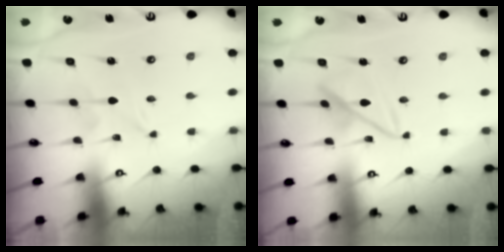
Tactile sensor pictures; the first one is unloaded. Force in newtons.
{"total": 10.4, "press": 10.4, "slide": 0.9}